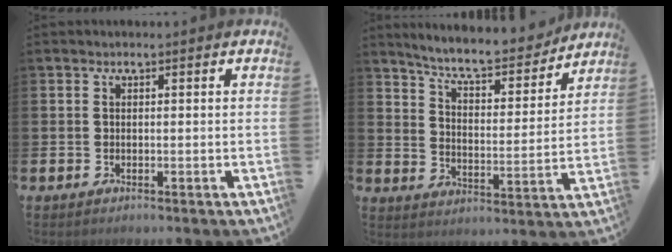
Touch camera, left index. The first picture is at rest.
{"total": 8.2, "force": [7.6, 1.4, 2.6], "torque": [-0.068, -0.059, 0.128]}